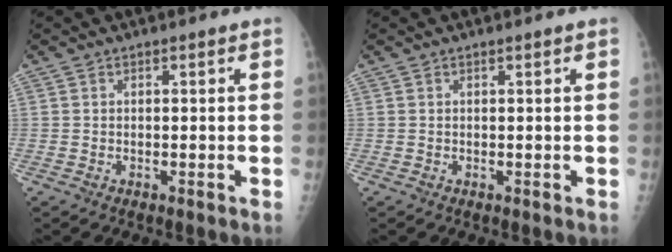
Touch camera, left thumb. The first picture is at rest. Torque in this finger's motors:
{"motor_torque": [0.04, 0.20, -0.10, 0.06, 0.03]}